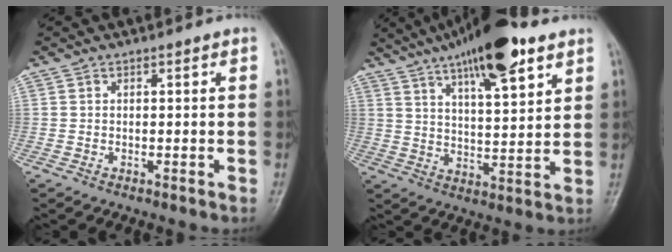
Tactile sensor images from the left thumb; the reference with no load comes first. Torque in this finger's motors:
{"motor_torque": [1.02, 0.17, 1.67, -1.10, 0.14]}